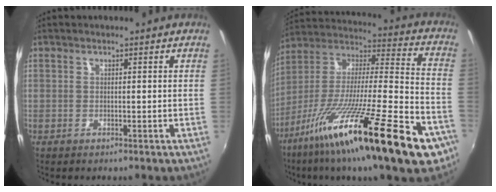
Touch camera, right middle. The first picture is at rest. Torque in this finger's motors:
{"motor_torque": [2.14, 0.00, 1.05, 0.21]}